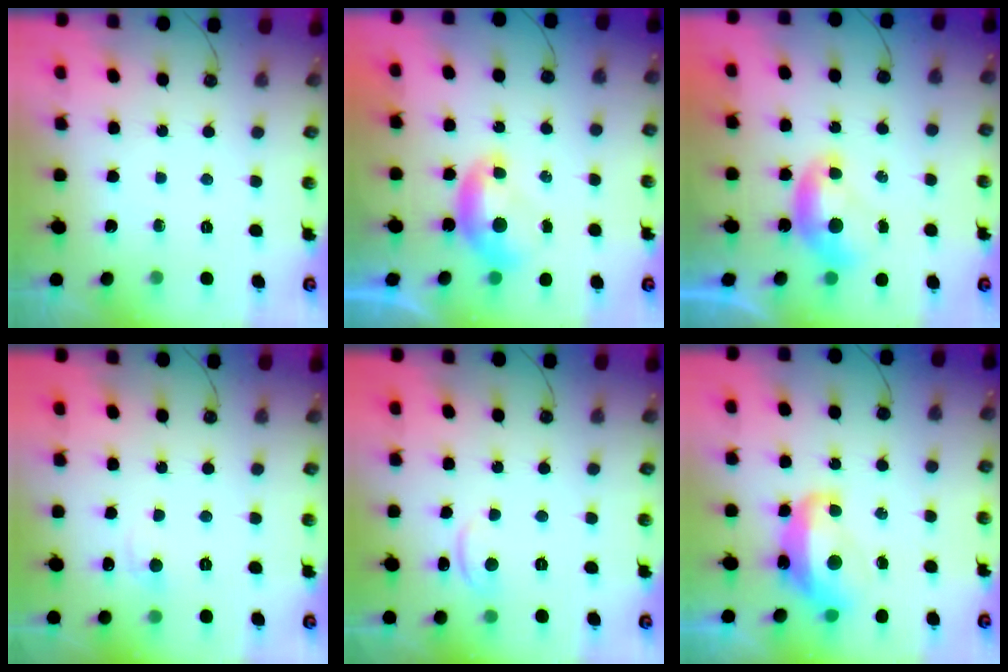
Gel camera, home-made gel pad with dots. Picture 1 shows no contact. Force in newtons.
{"total": 0.0}
{"total": 0.0}
{"total": 0.6, "press": 0.2, "slide": 0.6}
{"total": 1.4, "press": 1.4, "slide": 0.5}
{"total": 6.7, "press": 6.6, "slide": 1.1}